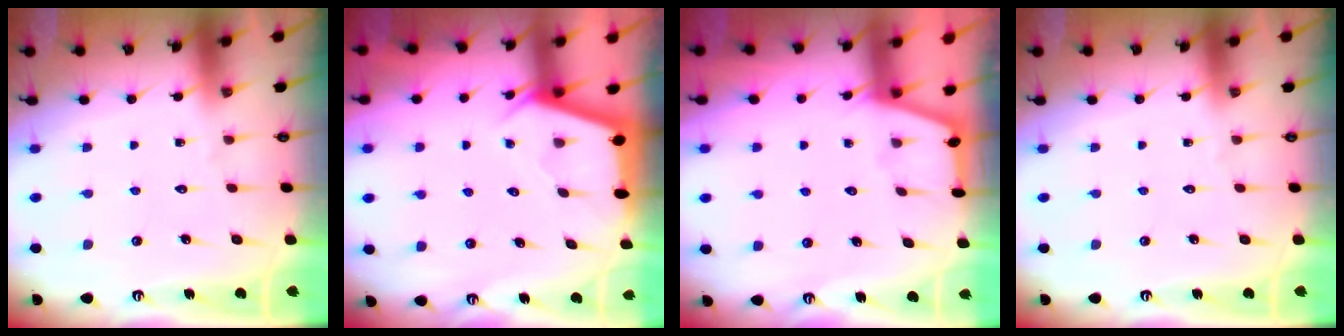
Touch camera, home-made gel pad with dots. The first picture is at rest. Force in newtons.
{"total": 2.9, "press": 2.9, "slide": 0.3}
{"total": 1.5, "press": 1.5, "slide": 0.2}
{"total": 0.0}